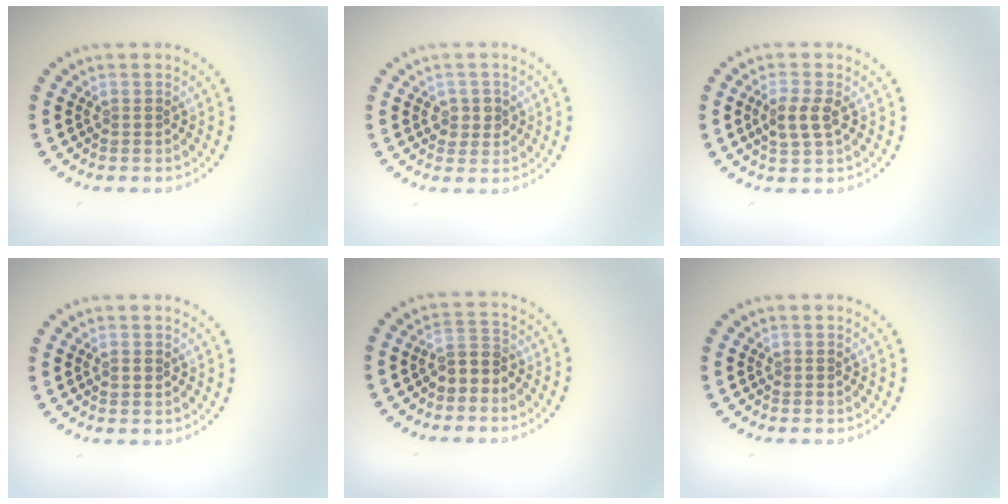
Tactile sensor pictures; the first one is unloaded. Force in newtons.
{"total": 1.8, "press": 1.7, "slide": 0.4}
{"total": 2.6, "press": 2.5, "slide": 0.5}
{"total": 1.0, "press": 1.0, "slide": 0.1}
{"total": 2.4, "press": 2.1, "slide": 1.2}
{"total": 0.0}